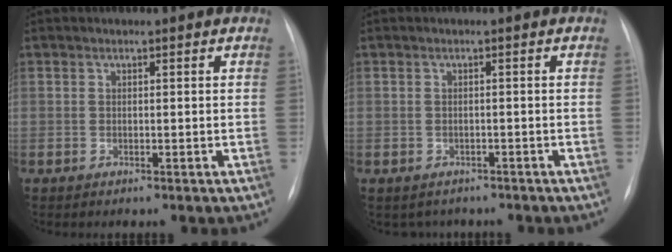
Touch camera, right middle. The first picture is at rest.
{"total": 3.5, "force": [-2.8, 2.0, 0.3], "torque": [-0.005, 0.011, -0.033]}